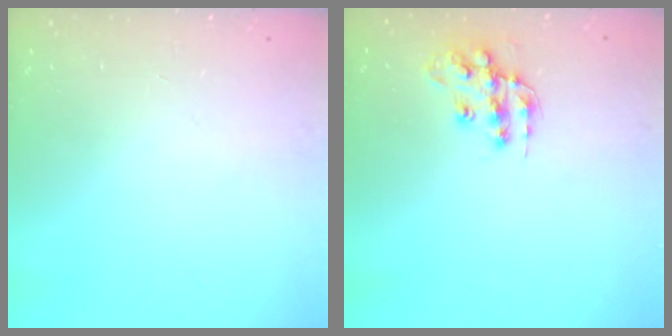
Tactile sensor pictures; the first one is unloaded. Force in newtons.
{"total": 13.0, "press": 13.0, "slide": 1.0}